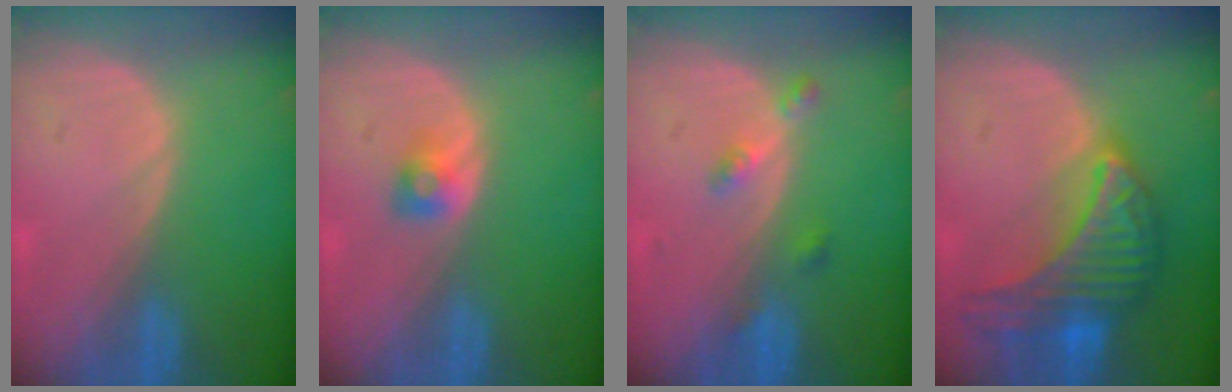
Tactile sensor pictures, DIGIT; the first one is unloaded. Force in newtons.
{"total": 2.0, "press": 2.0, "slide": 0.3}
{"total": 3.2, "press": 2.7, "slide": 1.7}
{"total": 10.0, "press": 10.0, "slide": 0.5}